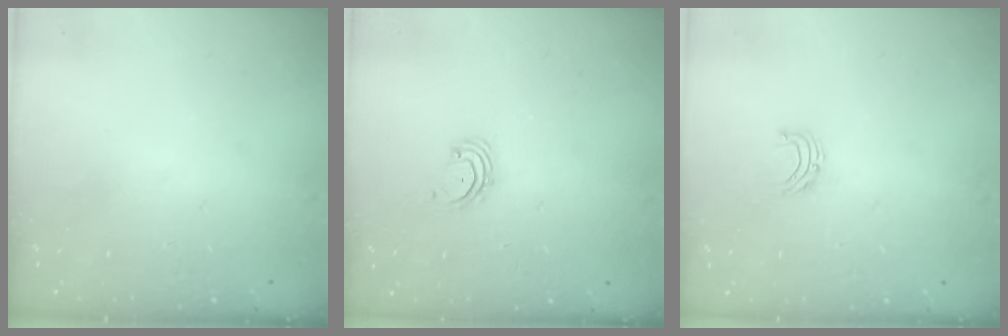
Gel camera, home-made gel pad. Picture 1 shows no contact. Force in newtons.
{"total": 2.3, "press": 2.3, "slide": 0.5}
{"total": 4.6, "press": 4.6, "slide": 0.5}